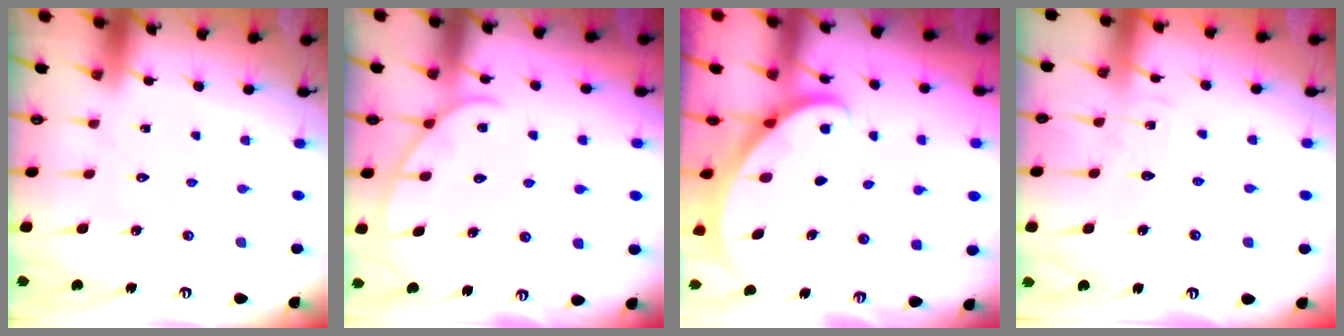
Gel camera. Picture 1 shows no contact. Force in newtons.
{"total": 3.8, "press": 3.7, "slide": 0.4}
{"total": 2.7, "press": 2.7, "slide": 0.3}
{"total": 5.5, "press": 5.5, "slide": 0.6}